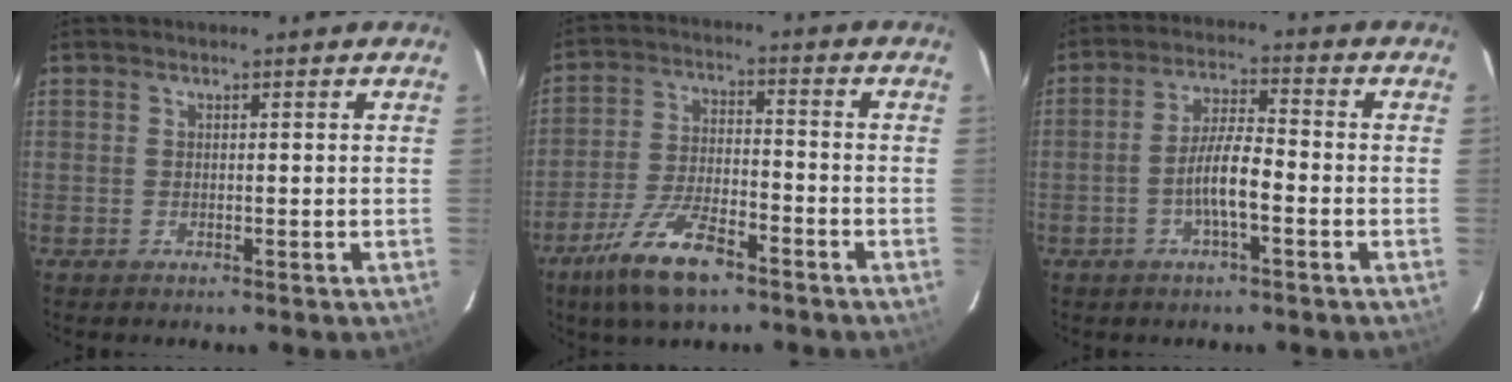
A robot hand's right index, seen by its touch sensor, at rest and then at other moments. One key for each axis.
{"total": 11.9, "fx": -7.9, "fy": 3.9, "fz": 8.0, "tx": -0.176, "ty": -0.011, "tz": -0.145}
{"total": 6.5, "fx": -2.5, "fy": 1.1, "fz": 5.9, "tx": -0.117, "ty": 0.007, "tz": -0.044}